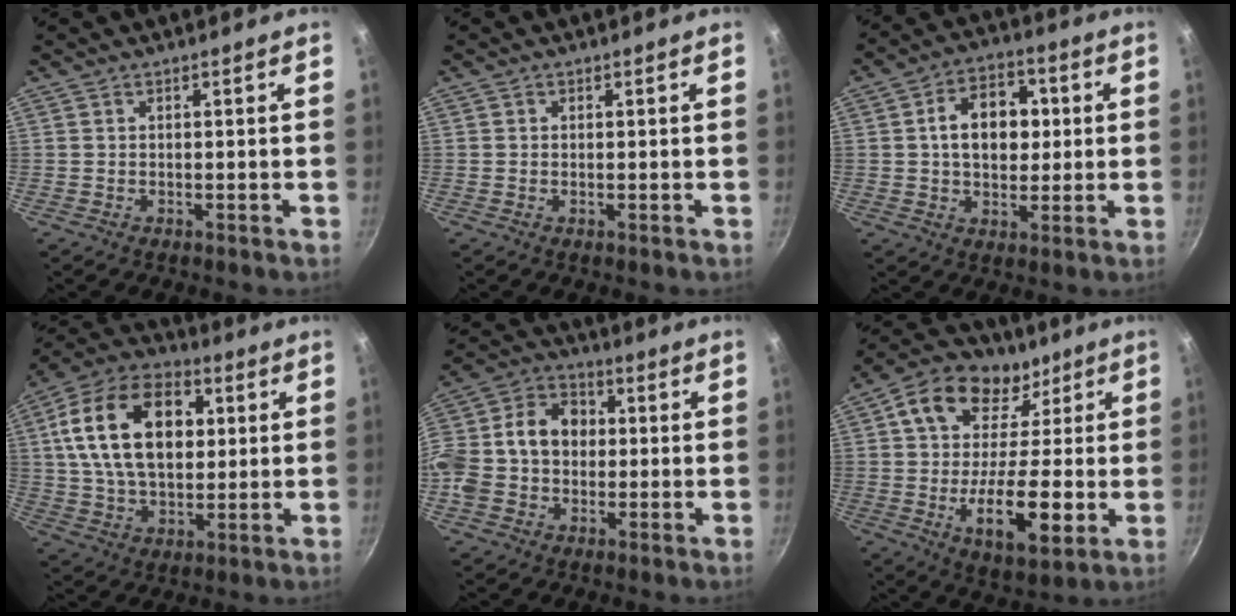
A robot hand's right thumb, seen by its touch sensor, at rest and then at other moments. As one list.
[{"total": 0.0}, {"total": 11.8, "force": [1.5, 8.4, 8.2], "torque": [-0.093, 0.012, 0.015]}, {"total": 21.3, "force": [4.6, 13.7, 15.7], "torque": [-0.251, 0.012, 0.070]}, {"total": 16.7, "force": [0.0, 13.1, 10.4], "torque": [-0.176, 0.046, -0.017]}, {"total": 21.0, "force": [2.5, 14.4, 15.1], "torque": [-0.214, 0.004, 0.034]}]